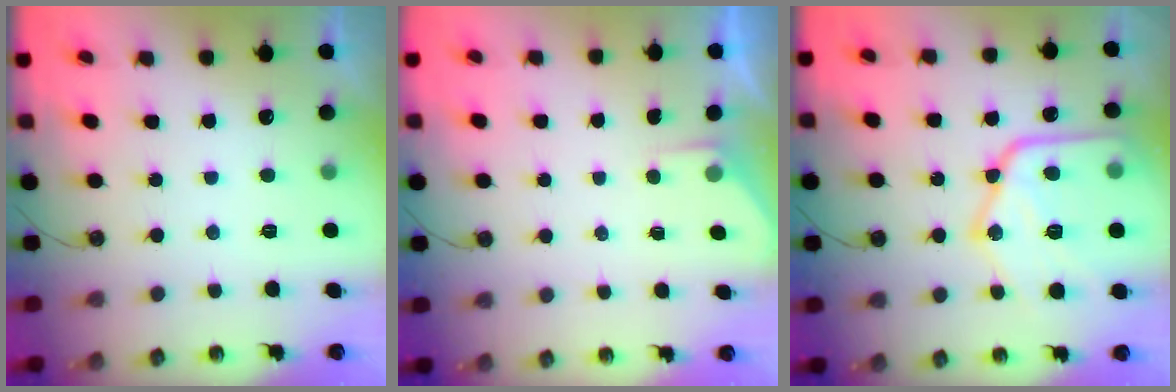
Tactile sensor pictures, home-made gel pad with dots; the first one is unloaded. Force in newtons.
{"total": 1.4, "press": 1.3, "slide": 0.2}
{"total": 23.3, "press": 23.2, "slide": 2.4}